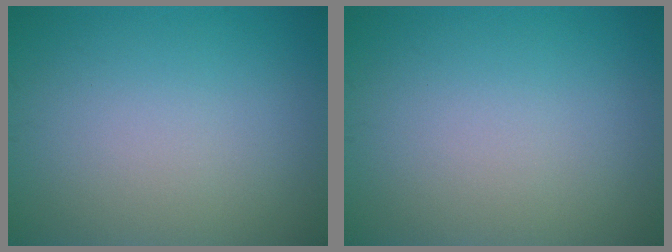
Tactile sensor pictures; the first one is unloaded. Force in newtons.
{"total": 0.0}